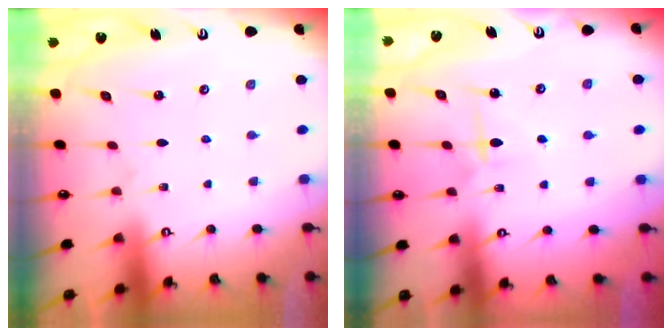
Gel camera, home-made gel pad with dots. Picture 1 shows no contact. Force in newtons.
{"total": 6.1, "press": 6.1, "slide": 0.8}